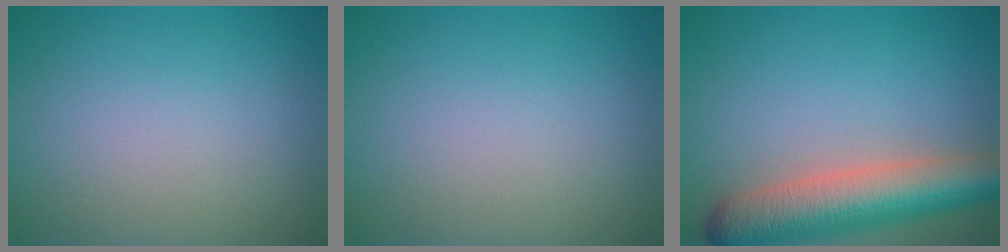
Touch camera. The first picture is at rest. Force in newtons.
{"total": 0.0}
{"total": 8.2, "press": 8.2, "slide": 0.3}